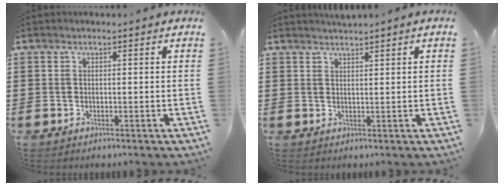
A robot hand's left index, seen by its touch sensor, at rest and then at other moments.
{"total": 1.2, "force": [1.2, -0.1, 0.2], "torque": [-0.004, 0.002, 0.024]}